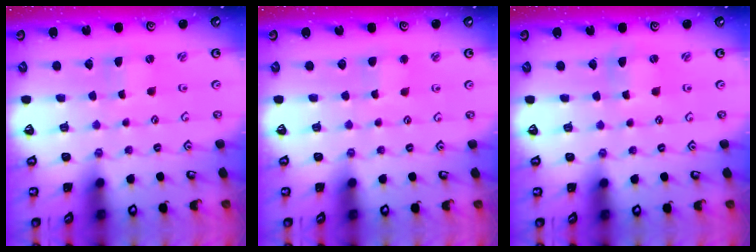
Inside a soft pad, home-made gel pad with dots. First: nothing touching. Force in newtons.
{"total": 2.9, "press": 2.9, "slide": 0.3}
{"total": 1.6, "press": 1.6, "slide": 0.3}